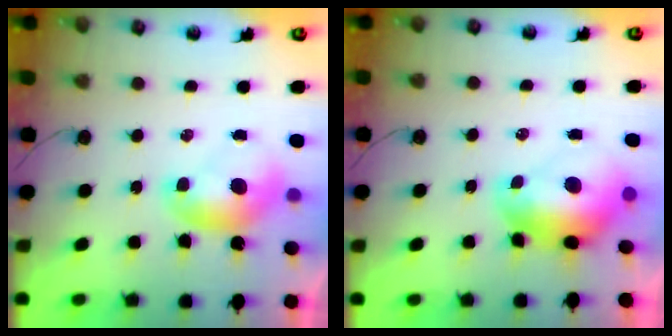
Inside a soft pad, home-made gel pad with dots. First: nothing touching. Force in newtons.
{"total": 2.8, "press": 2.7, "slide": 0.7}